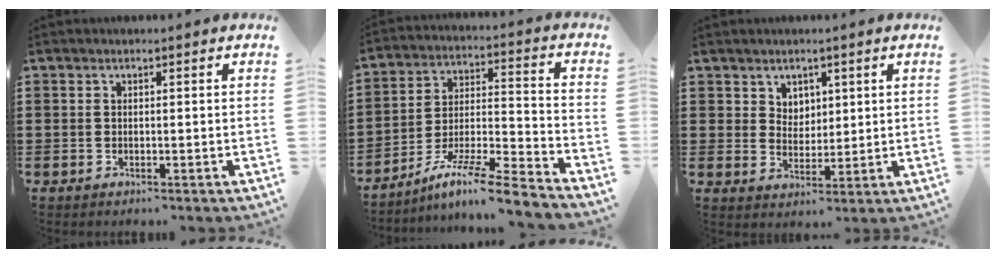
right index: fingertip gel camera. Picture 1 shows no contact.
{"total": 9.7, "force": [-7.9, 0.1, 5.6], "torque": [-0.093, 0.003, -0.155]}
{"total": 3.7, "force": [2.5, 2.8, 0.3], "torque": [-0.018, 0.008, 0.046]}